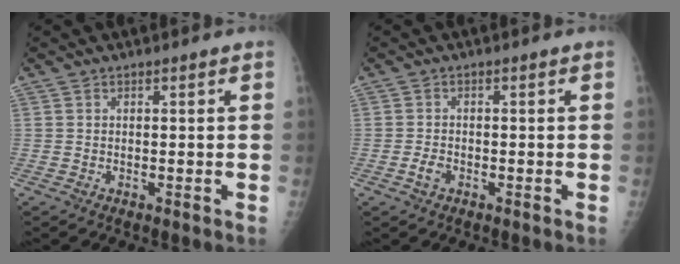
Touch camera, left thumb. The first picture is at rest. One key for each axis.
{"total": 2.0, "fx": -0.9, "fy": 1.3, "fz": 1.2, "tx": -0.020, "ty": 0.004, "tz": -0.018}